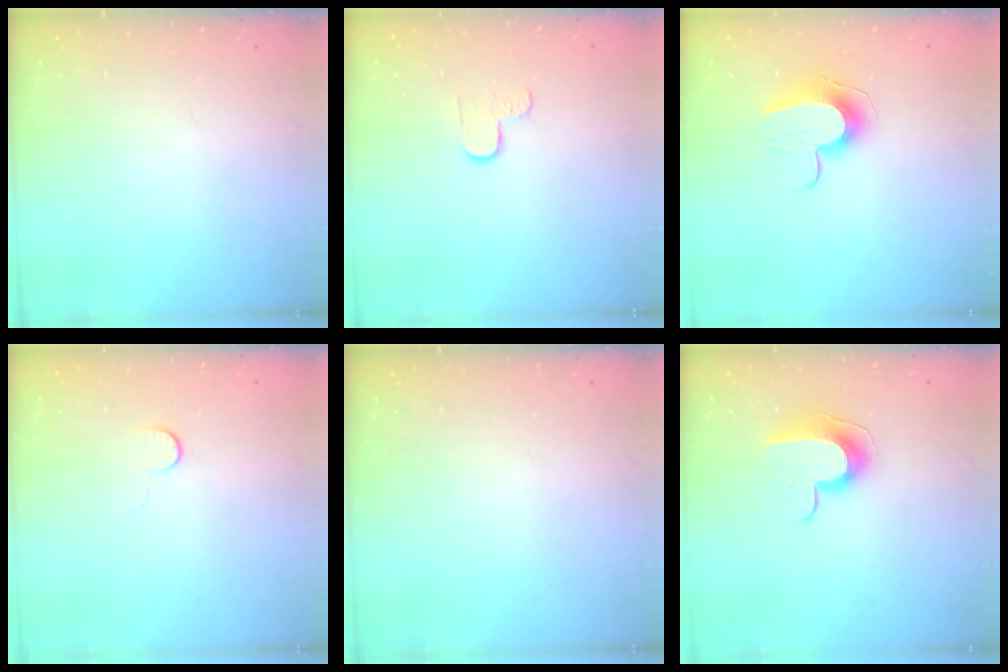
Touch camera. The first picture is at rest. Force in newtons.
{"total": 3.1, "press": 3.1, "slide": 0.4}
{"total": 10.1, "press": 10.1, "slide": 0.3}
{"total": 5.0, "press": 5.0, "slide": 0.5}
{"total": 0.0}
{"total": 9.5, "press": 9.5, "slide": 0.4}